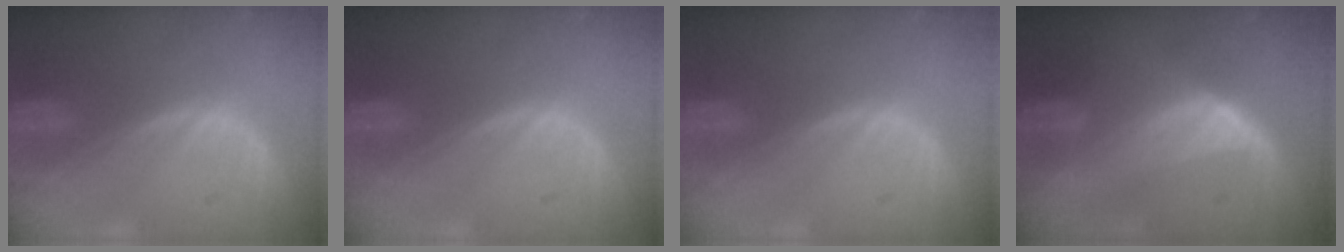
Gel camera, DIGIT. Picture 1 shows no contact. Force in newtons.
{"total": 0.0}
{"total": 0.0}
{"total": 6.5, "press": 5.8, "slide": 3.0}